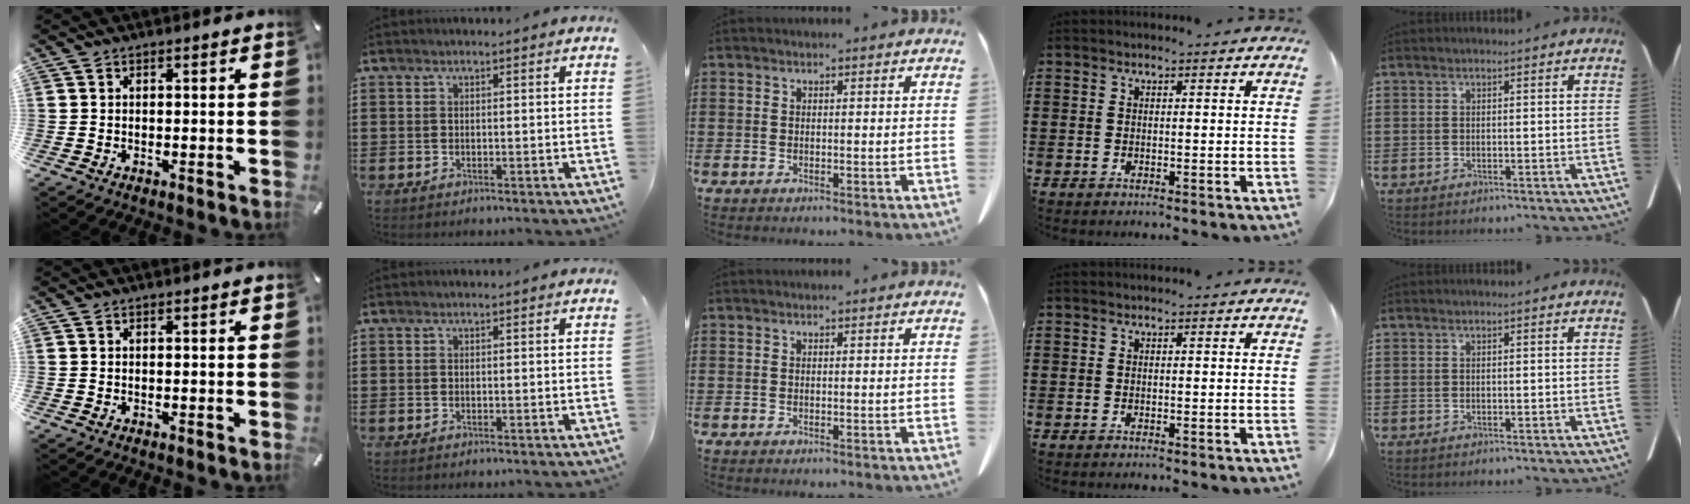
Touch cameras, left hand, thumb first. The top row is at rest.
{}